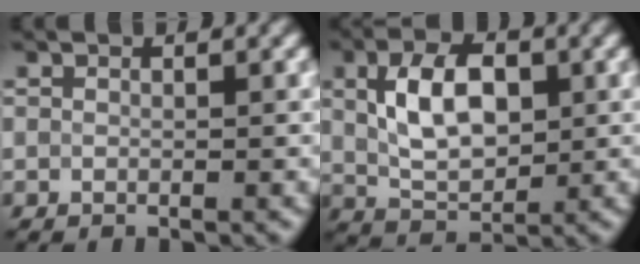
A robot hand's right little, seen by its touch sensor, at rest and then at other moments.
{"total": 6.3, "force": [1.2, 3.6, 5.0], "torque": [-0.097, 0.007, 0.023]}